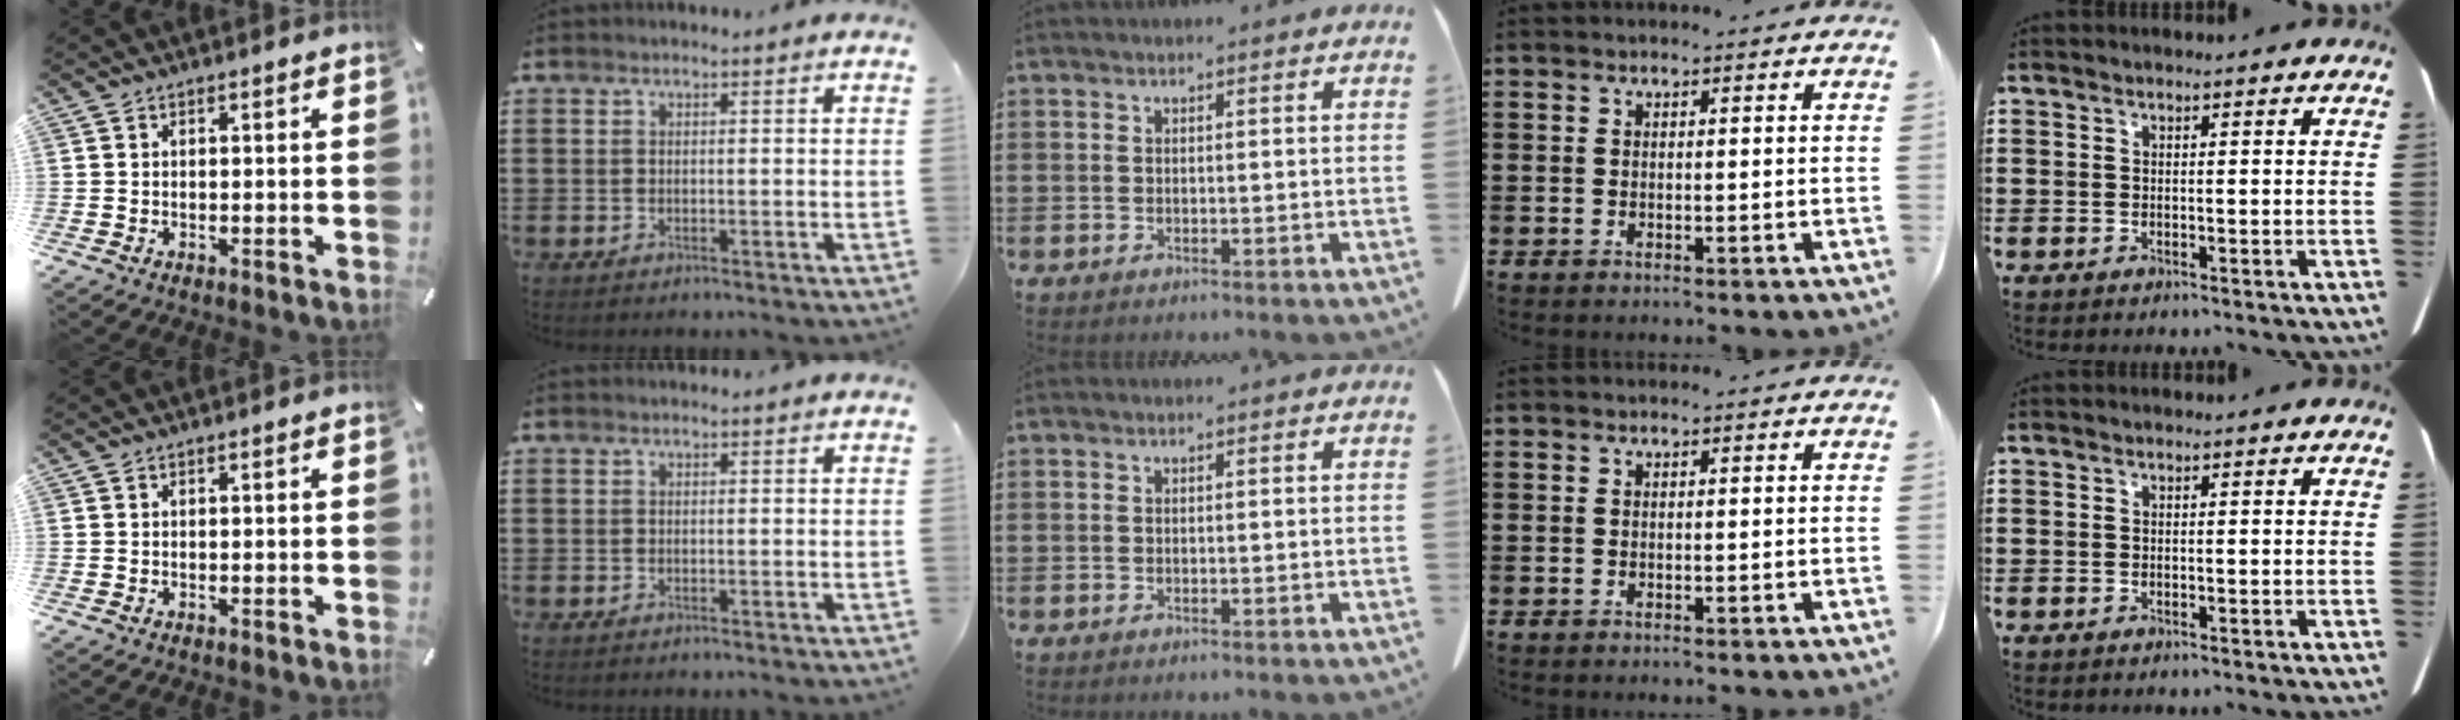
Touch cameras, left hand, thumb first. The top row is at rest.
{}